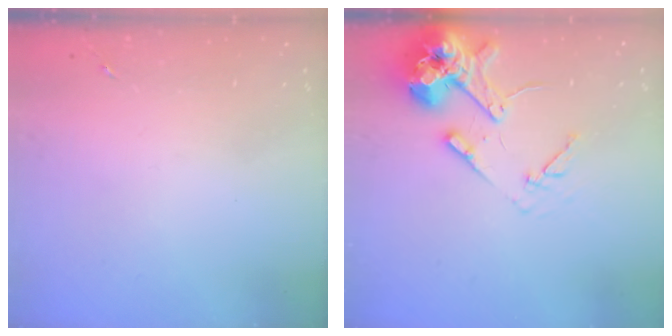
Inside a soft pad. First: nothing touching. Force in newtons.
{"total": 14.9, "press": 14.7, "slide": 2.3}